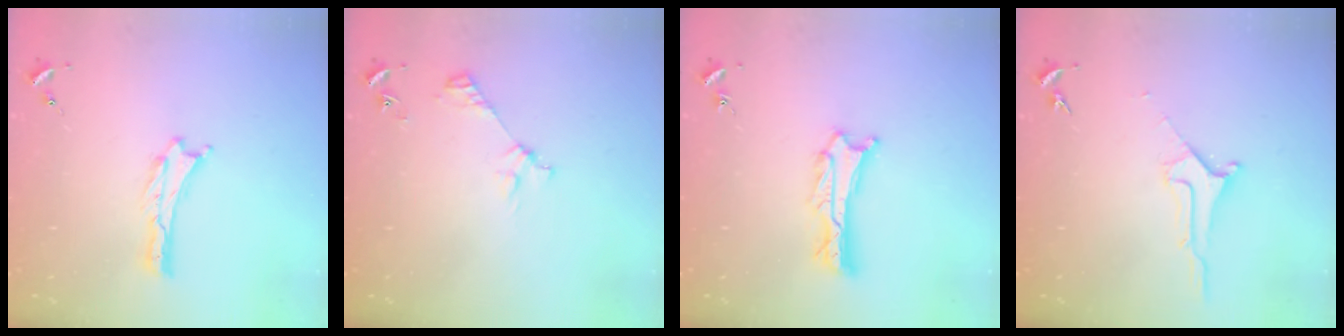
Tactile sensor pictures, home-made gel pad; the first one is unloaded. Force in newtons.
{"total": 3.3, "press": 3.3, "slide": 0.3}
{"total": 1.8, "press": 1.8, "slide": 0.2}
{"total": 1.8, "press": 1.7, "slide": 0.2}